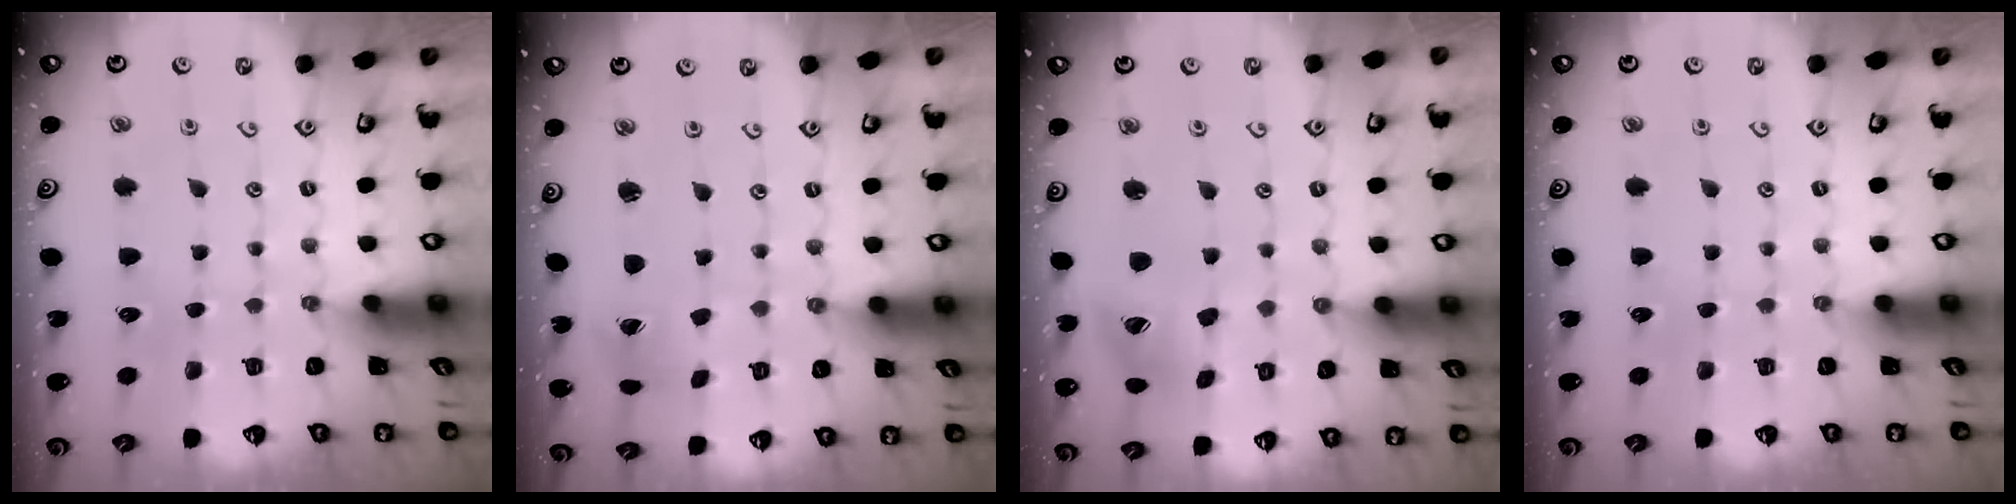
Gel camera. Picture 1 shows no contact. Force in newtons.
{"total": 2.0, "press": 2.0, "slide": 0.3}
{"total": 14.2, "press": 14.1, "slide": 1.8}
{"total": 0.0}